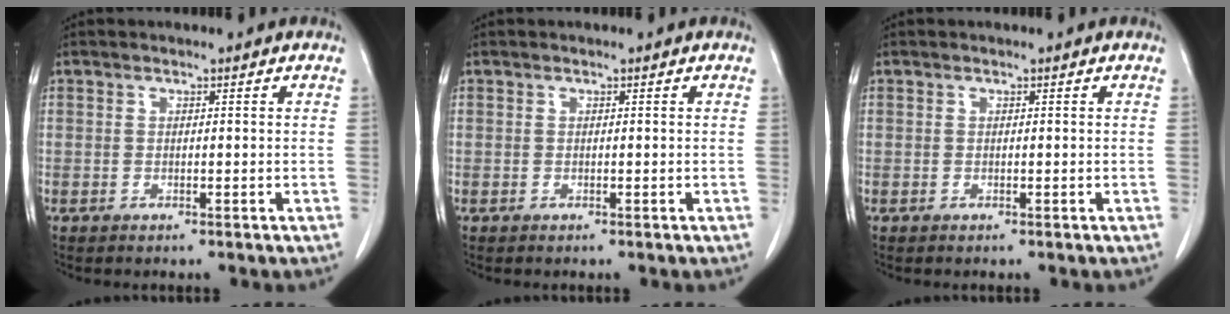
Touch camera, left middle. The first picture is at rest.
{"total": 0.0}
{"total": 0.0}